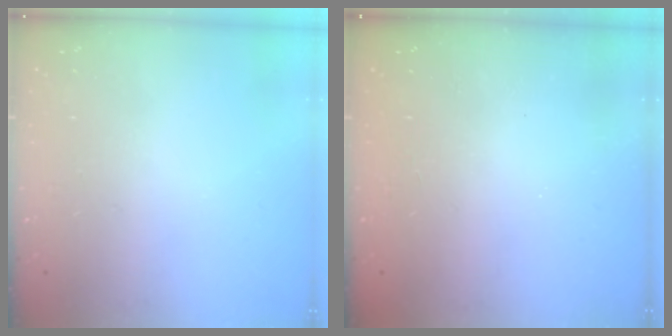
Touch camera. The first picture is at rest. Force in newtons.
{"total": 2.4, "press": 2.3, "slide": 0.8}